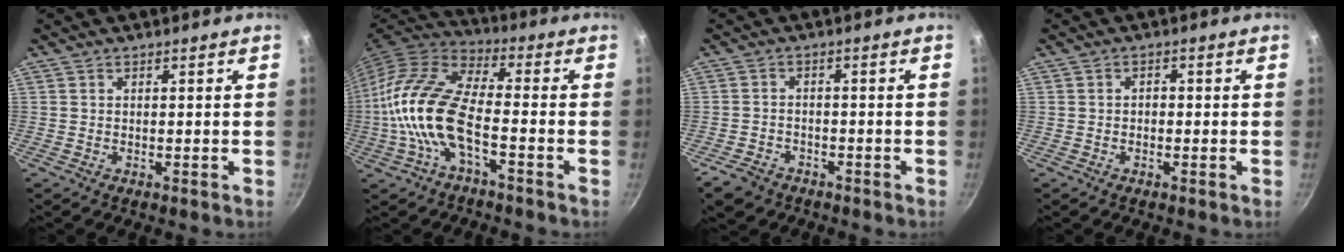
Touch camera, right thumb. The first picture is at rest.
{"total": 15.3, "force": [-3.8, 6.4, 13.4], "torque": [-0.266, 0.036, -0.091]}
{"total": 4.8, "force": [-3.2, 3.2, 1.6], "torque": [-0.032, 0.030, -0.049]}
{"total": 1.2, "force": [-0.3, 0.9, 0.7], "torque": [-0.012, 0.007, -0.006]}